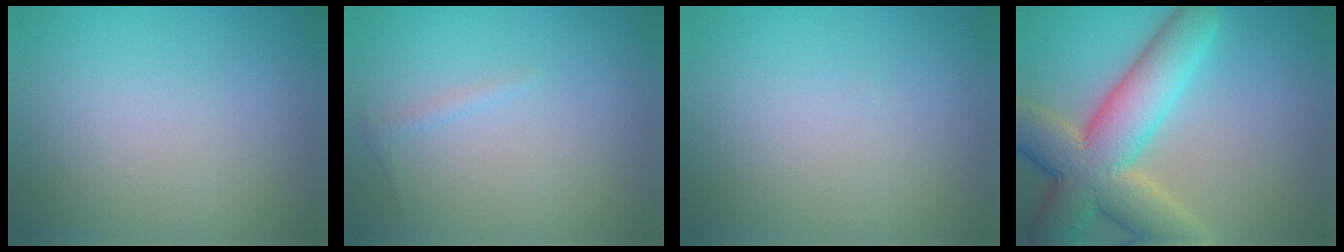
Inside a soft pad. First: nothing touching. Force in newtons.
{"total": 0.6, "press": 0.6, "slide": 0.1}
{"total": 0.0}
{"total": 10.8, "press": 10.8, "slide": 0.7}